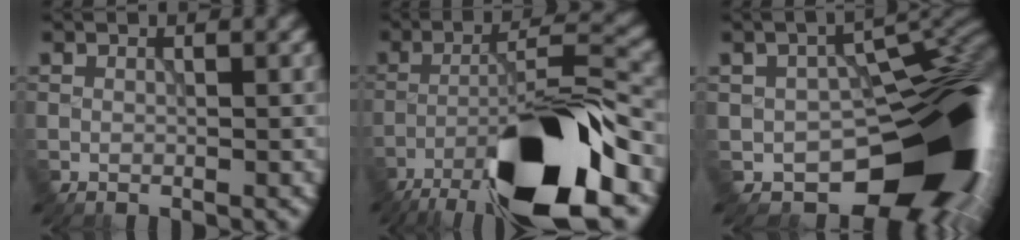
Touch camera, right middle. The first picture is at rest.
{"total": 14.3, "force": [-8.6, 3.2, 11.0], "torque": [-0.190, 0.004, -0.152]}
{"total": 15.3, "force": [-5.7, 8.8, 11.1], "torque": [-0.112, -0.026, -0.076]}